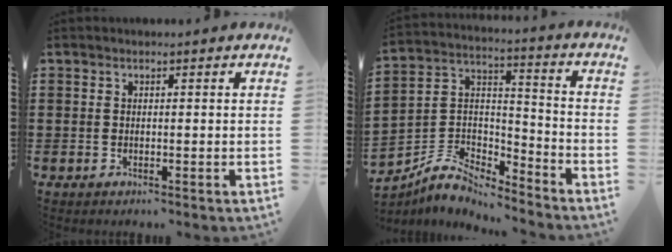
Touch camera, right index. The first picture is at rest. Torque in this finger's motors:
{"motor_torque": [-1.08, 1.06, -0.12, -0.12]}